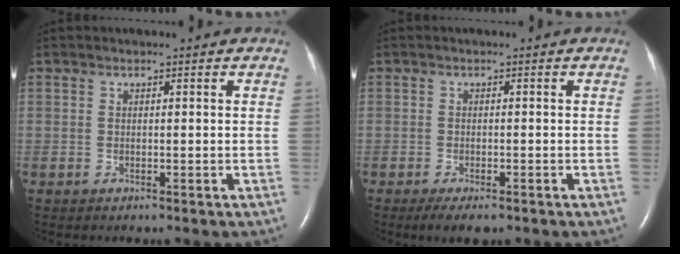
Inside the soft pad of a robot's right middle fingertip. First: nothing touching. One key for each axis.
{"total": 3.3, "fx": -2.3, "fy": 1.0, "fz": 2.1, "tx": -0.038, "ty": -0.006, "tz": -0.031}